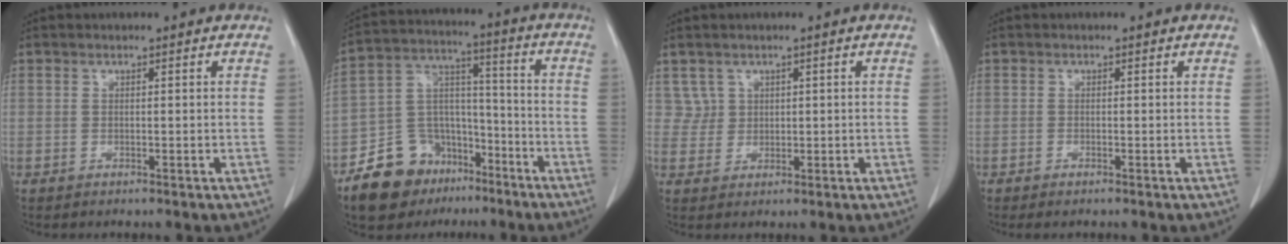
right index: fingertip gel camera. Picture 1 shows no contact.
{"total": 13.7, "force": [-9.3, 9.1, 4.5], "torque": [-0.083, 0.061, -0.153]}
{"total": 2.6, "force": [1.2, 2.3, -0.2], "torque": [0.016, 0.008, 0.019]}
{"total": 0.9, "force": [-0.7, 0.1, 0.5], "torque": [-0.008, 0.000, -0.008]}